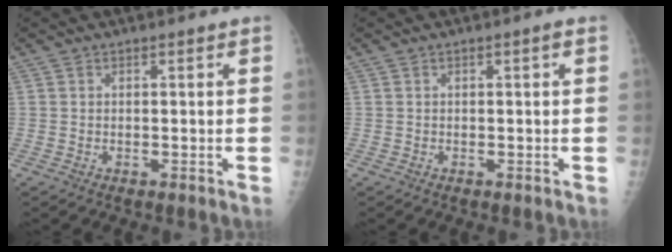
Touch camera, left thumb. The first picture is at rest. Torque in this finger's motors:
{"motor_torque": [-0.15, 0.00, -0.05, -0.01, 0.02]}